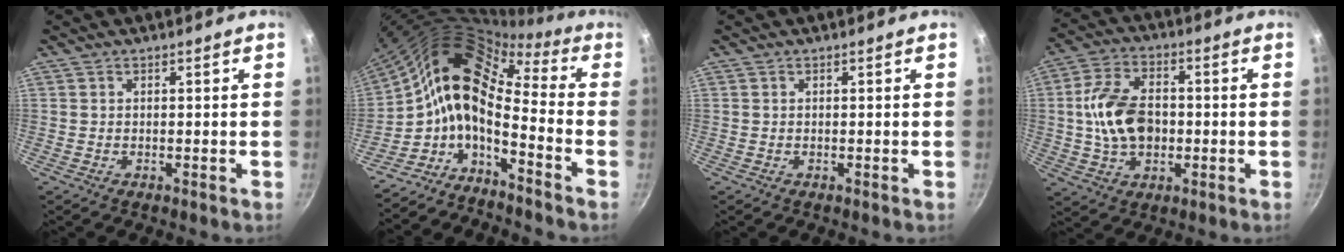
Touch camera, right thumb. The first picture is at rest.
{"total": 12.2, "force": [-4.1, 5.9, 9.9], "torque": [-0.166, 0.057, -0.105]}
{"total": 0.0}
{"total": 12.9, "force": [-0.4, 8.7, 9.6], "torque": [-0.160, 0.022, -0.013]}